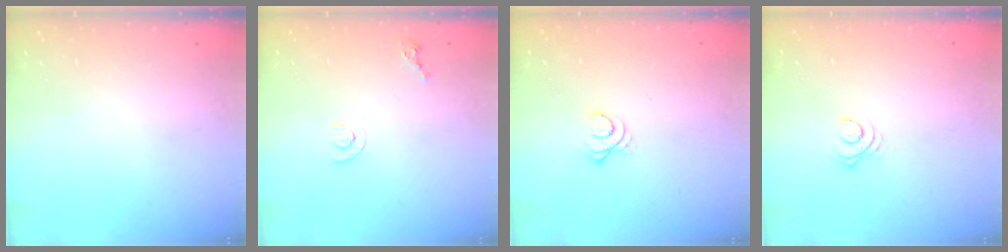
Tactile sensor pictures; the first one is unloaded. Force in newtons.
{"total": 5.8, "press": 5.8, "slide": 0.4}
{"total": 3.4, "press": 3.4, "slide": 0.0}
{"total": 2.4, "press": 2.4, "slide": 0.3}